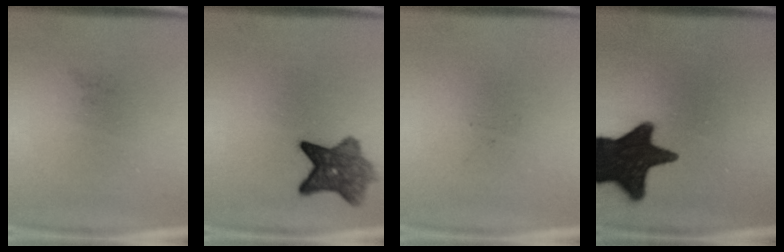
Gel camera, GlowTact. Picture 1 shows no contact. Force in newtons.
{"total": 7.0}
{"total": 0.0}
{"total": 17.7}